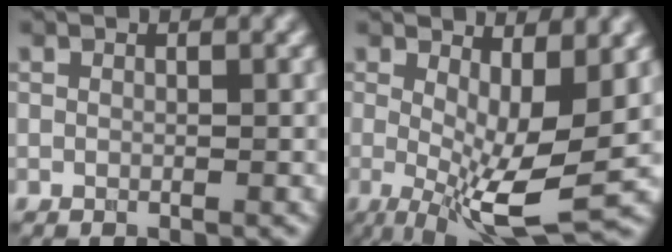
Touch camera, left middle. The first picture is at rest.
{"total": 8.8, "force": [-0.3, 2.7, 8.4], "torque": [-0.147, -0.018, -0.002]}